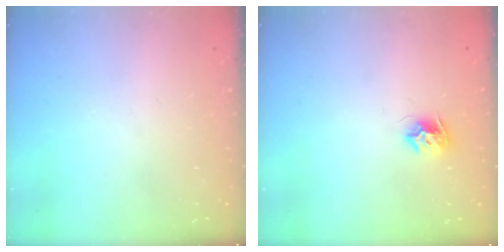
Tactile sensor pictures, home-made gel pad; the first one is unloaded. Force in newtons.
{"total": 7.5, "press": 7.5, "slide": 0.1}